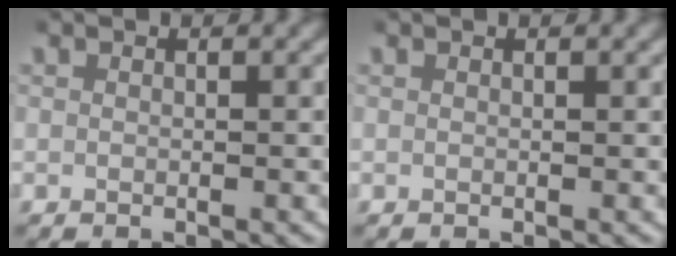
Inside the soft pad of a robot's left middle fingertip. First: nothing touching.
{"total": 0.0}